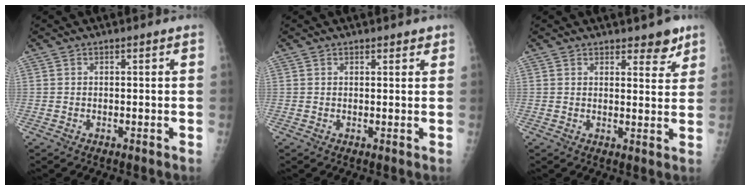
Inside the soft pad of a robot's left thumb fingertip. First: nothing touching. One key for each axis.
{"total": 1.5, "fx": 1.3, "fy": 0.8, "fz": 0.3, "tx": 0.012, "ty": -0.007, "tz": 0.011}
{"total": 4.8, "fx": 3.6, "fy": 2.2, "fz": 2.3, "tx": -0.001, "ty": -0.022, "tz": 0.047}